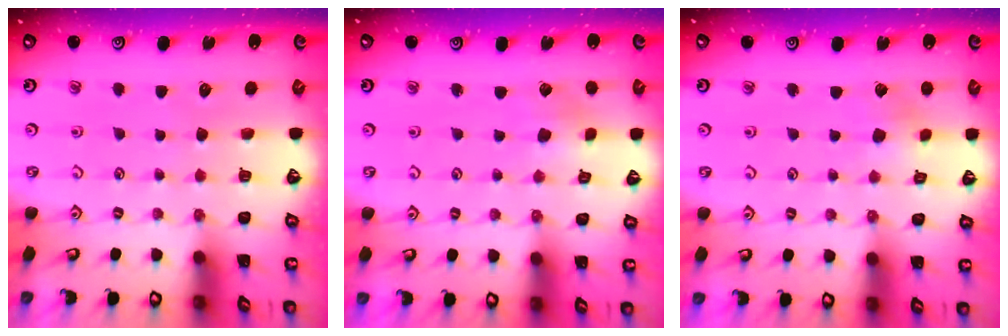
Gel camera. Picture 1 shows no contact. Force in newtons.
{"total": 2.8, "press": 2.8, "slide": 0.4}
{"total": 2.7, "press": 2.7, "slide": 0.3}